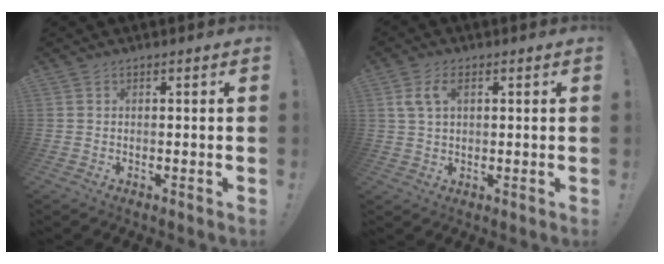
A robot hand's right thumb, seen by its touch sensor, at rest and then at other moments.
{"total": 5.9, "force": [2.0, 3.6, 4.2], "torque": [-0.085, 0.004, 0.037]}